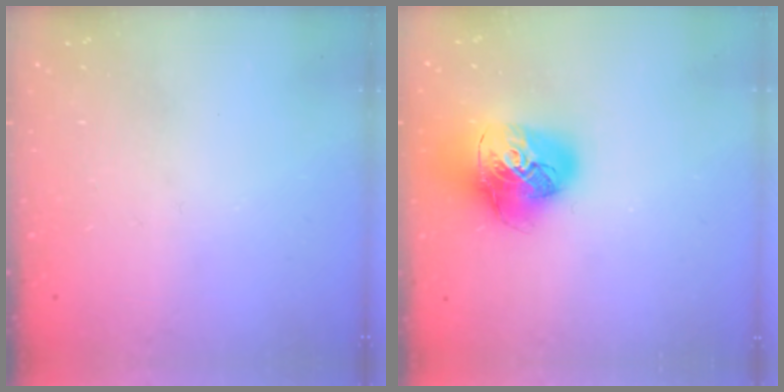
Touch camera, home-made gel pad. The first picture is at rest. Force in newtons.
{"total": 18.2, "press": 18.0, "slide": 2.2}